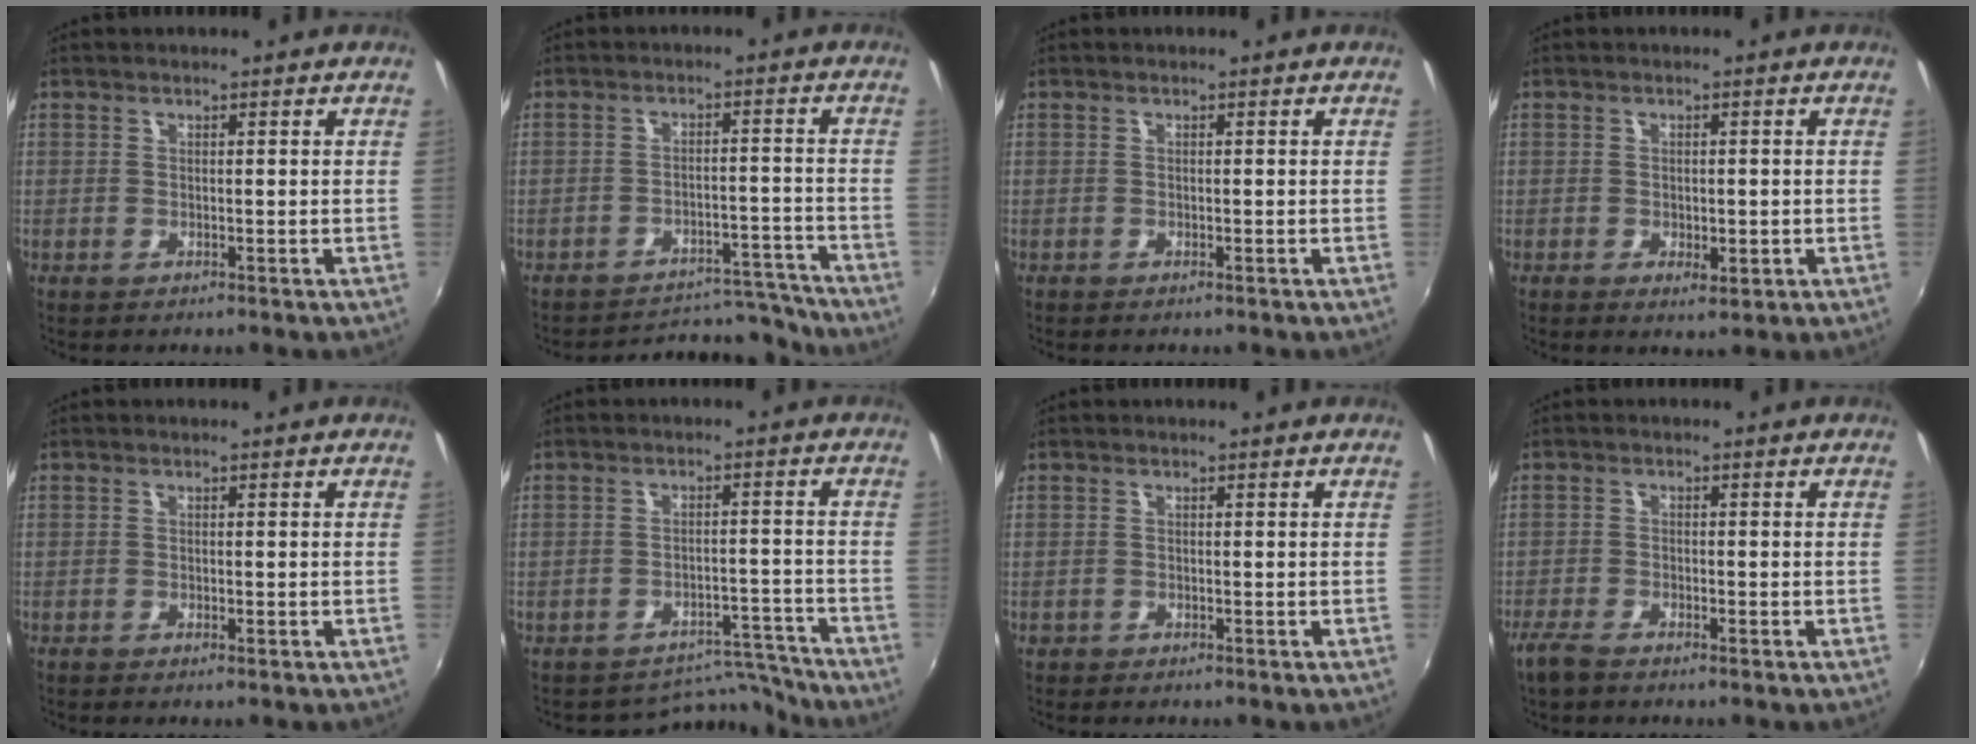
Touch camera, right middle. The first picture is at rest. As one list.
[{"total": 12.8, "force": [-12.4, 2.5, 1.8], "torque": [-0.029, 0.029, -0.161]}, {"total": 0.0}, {"total": 2.5, "force": [-0.6, 1.5, 1.9], "torque": [-0.034, -0.007, -0.009]}, {"total": 0.0}, {"total": 6.4, "force": [-6.2, 1.0, -1.4], "torque": [0.027, 0.025, -0.088]}, {"total": 0.7, "force": [-0.4, 0.6, 0.2], "torque": [-0.003, -0.003, -0.007]}, {"total": 3.5, "force": [-2.8, 0.9, 1.9], "torque": [-0.057, -0.009, -0.061]}]